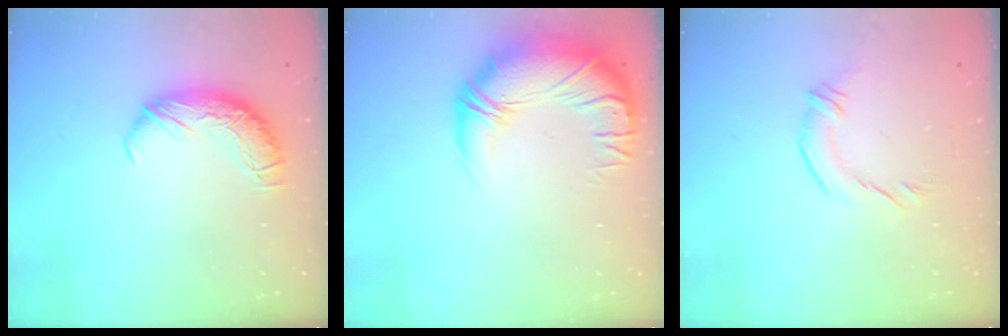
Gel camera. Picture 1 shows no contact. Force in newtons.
{"total": 4.8, "press": 3.3, "slide": 3.5}
{"total": 2.4, "press": 2.2, "slide": 1.1}